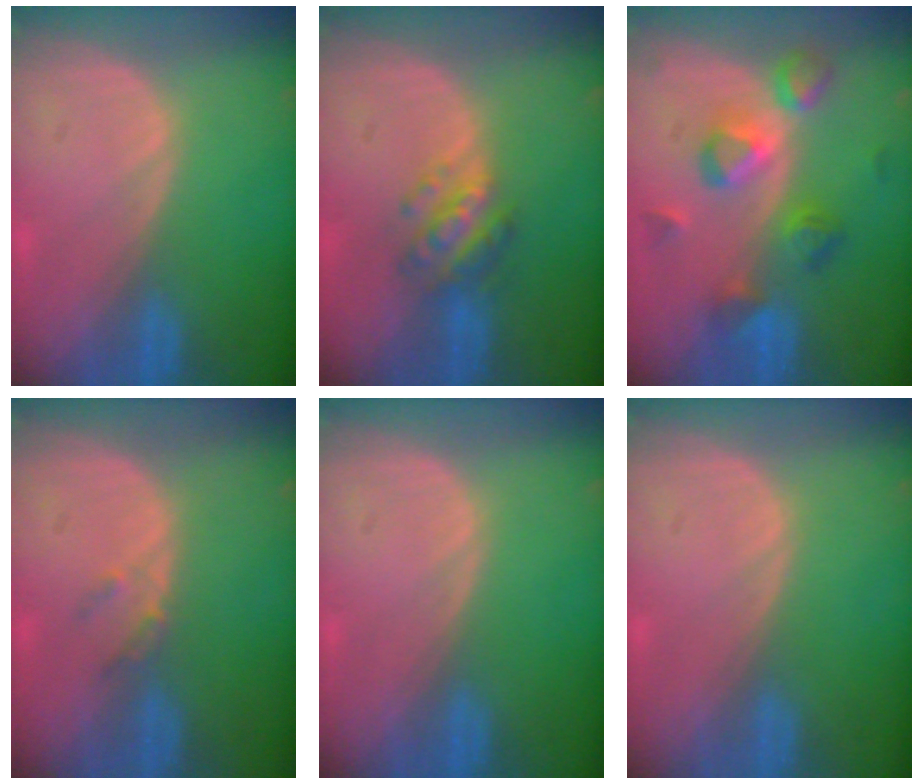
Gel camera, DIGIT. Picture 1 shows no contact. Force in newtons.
{"total": 5.6, "press": 5.1, "slide": 2.2}
{"total": 7.4, "press": 7.4, "slide": 0.8}
{"total": 1.8, "press": 1.6, "slide": 0.8}
{"total": 0.0}
{"total": 0.0}